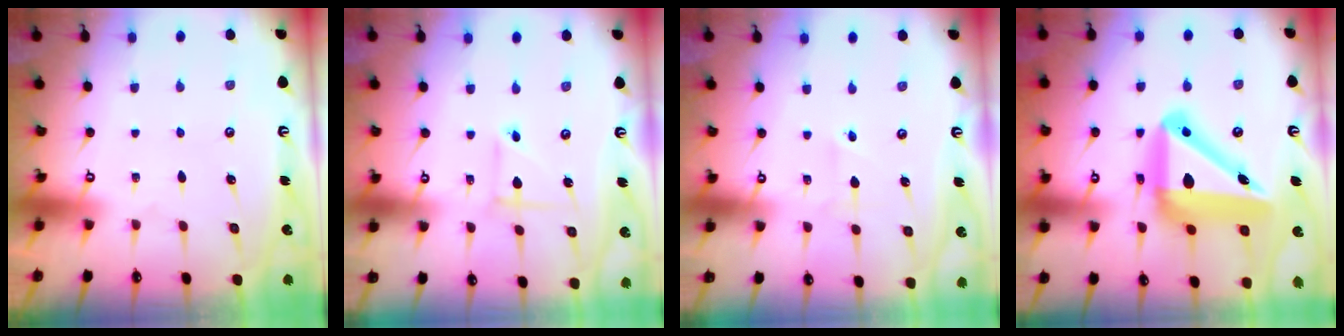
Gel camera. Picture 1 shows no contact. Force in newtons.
{"total": 3.4, "press": 3.4, "slide": 0.3}
{"total": 1.5, "press": 1.4, "slide": 0.5}
{"total": 20.8, "press": 20.6, "slide": 2.8}